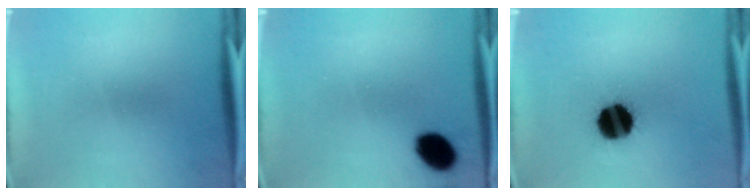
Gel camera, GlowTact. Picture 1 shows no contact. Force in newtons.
{"total": 8.3}
{"total": 15.3}